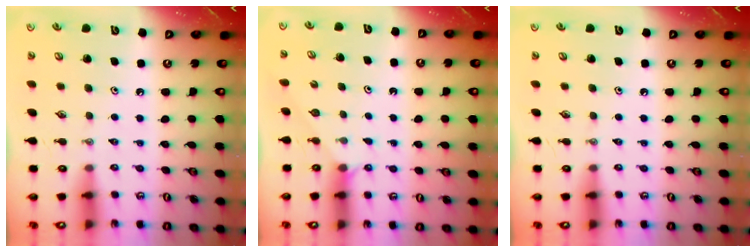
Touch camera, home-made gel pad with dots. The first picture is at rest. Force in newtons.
{"total": 1.9, "press": 1.9, "slide": 0.3}
{"total": 0.0}